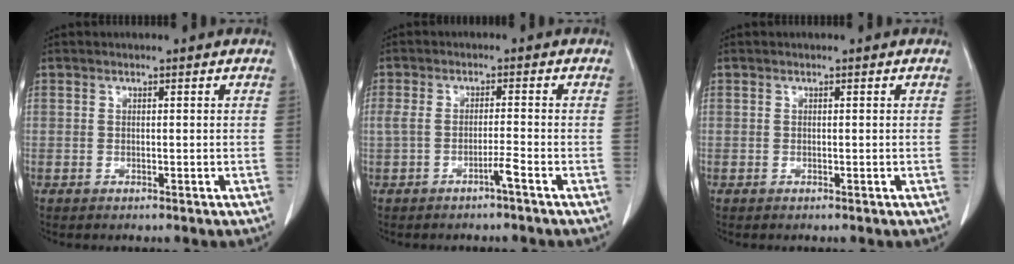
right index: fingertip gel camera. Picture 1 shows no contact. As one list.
[{"total": 2.6, "force": [-1.3, -0.2, 2.2], "torque": [-0.043, 0.009, -0.022]}, {"total": 0.0}]